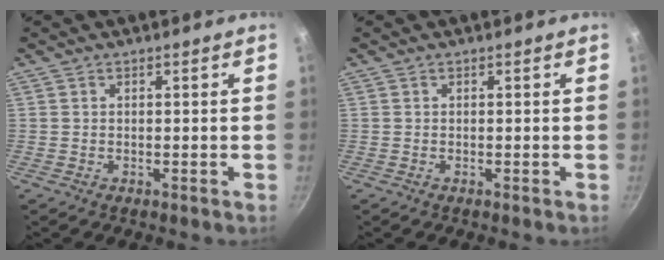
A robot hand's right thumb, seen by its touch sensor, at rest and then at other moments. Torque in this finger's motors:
{"motor_torque": [0.30, 0.07, -0.05, -0.53, -0.03]}